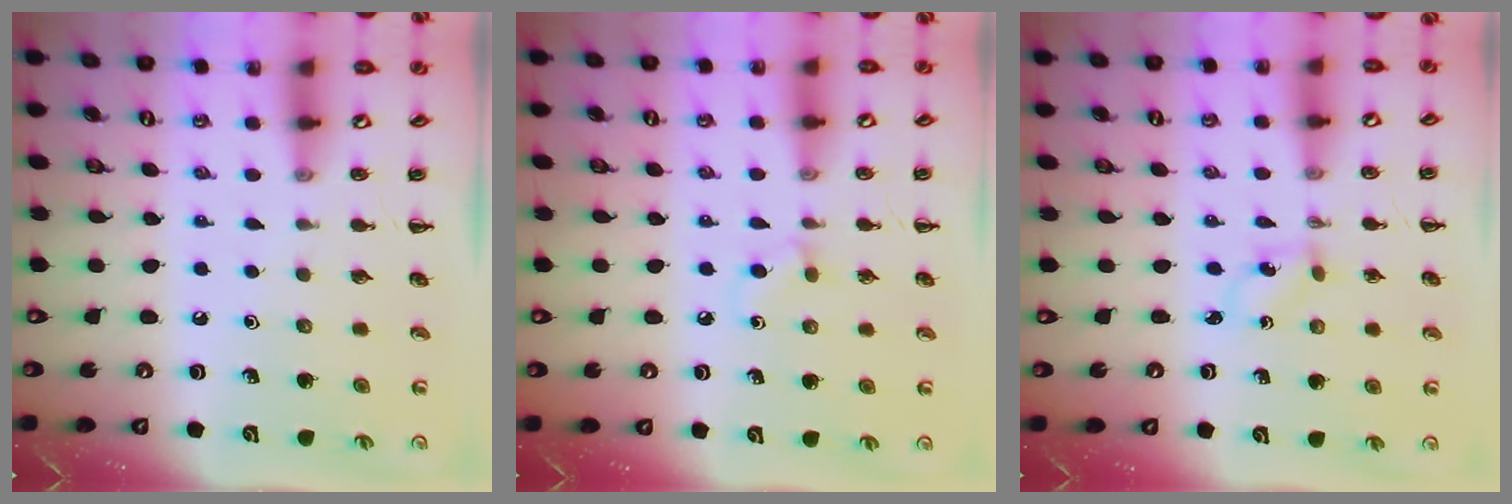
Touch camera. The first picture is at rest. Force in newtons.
{"total": 4.2, "press": 4.1, "slide": 1.1}
{"total": 1.2, "press": 1.1, "slide": 0.6}